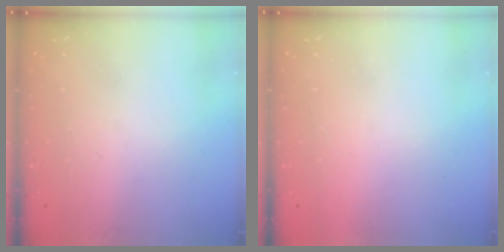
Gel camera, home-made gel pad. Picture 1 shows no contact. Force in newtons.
{"total": 1.6, "press": 1.6, "slide": 0.1}